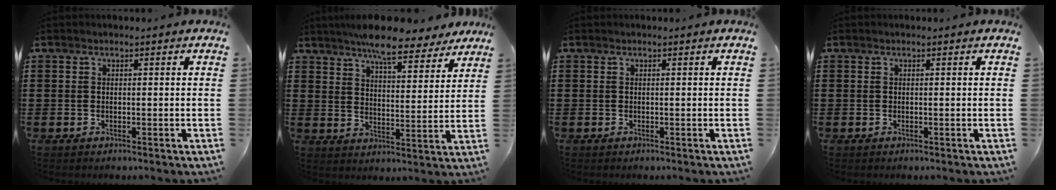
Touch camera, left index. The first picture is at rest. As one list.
[{"total": 8.6, "force": [7.4, 1.6, 4.0], "torque": [-0.076, -0.030, 0.132]}, {"total": 0.0}, {"total": 0.0}]